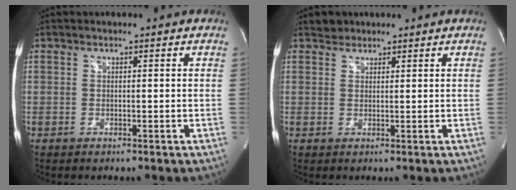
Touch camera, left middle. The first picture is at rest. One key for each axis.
{"total": 1.6, "fx": 1.3, "fy": 1.0, "fz": -0.2, "tx": 0.006, "ty": 0.005, "tz": 0.018}